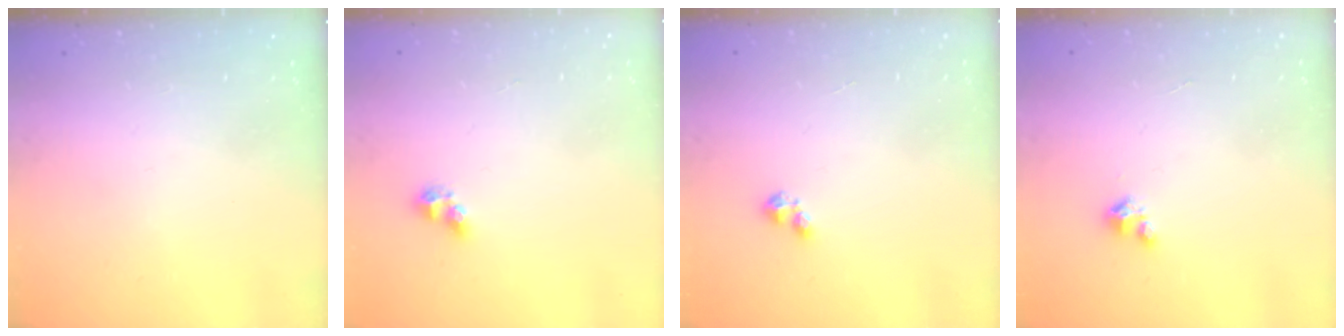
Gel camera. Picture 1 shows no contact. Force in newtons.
{"total": 5.0, "press": 4.9, "slide": 0.6}
{"total": 2.3, "press": 2.3, "slide": 0.4}
{"total": 2.4, "press": 2.3, "slide": 0.2}